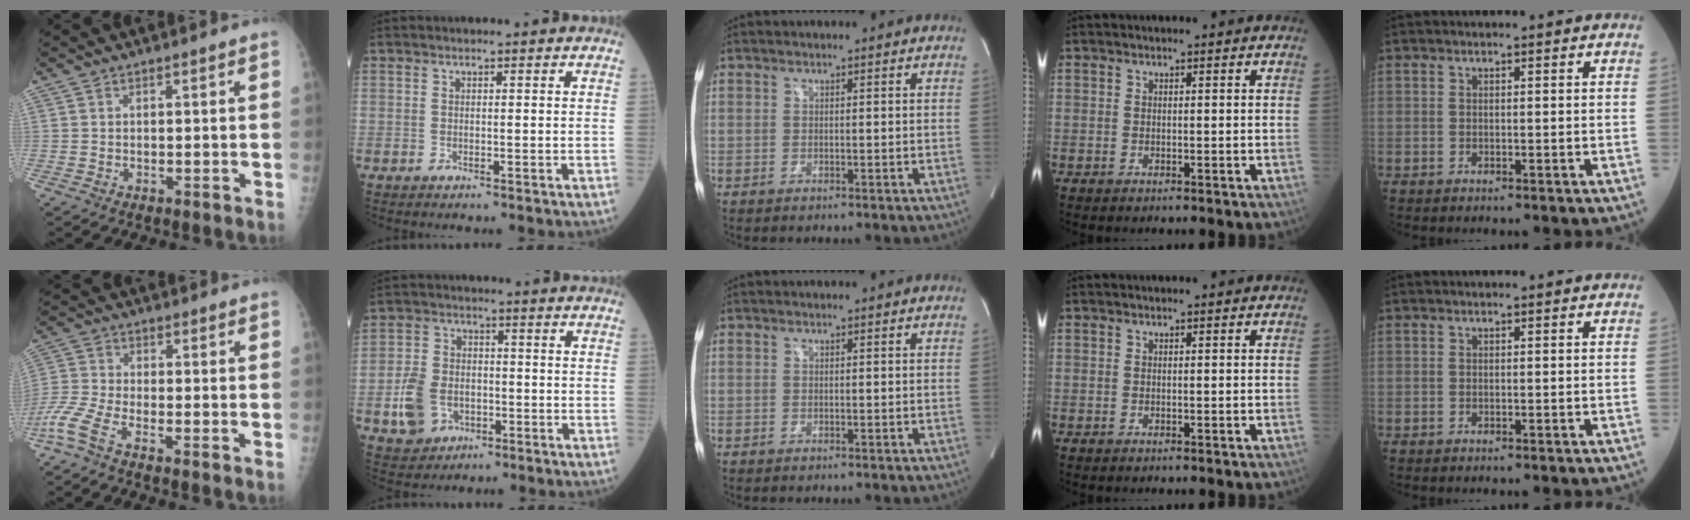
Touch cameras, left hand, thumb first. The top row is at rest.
{"thumb": {"total": 6.2, "force": [-4.3, 1.1, 4.4], "torque": [-0.116, 0.000, -0.102]}, "index": {"total": 7.9, "force": [-2.7, 6.2, 4.1], "torque": [-0.101, 0.011, -0.042]}}